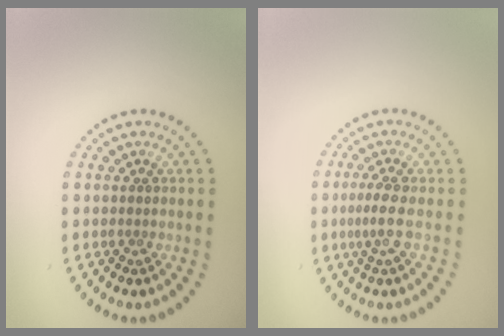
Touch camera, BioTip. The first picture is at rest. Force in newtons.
{"total": 2.0, "press": 1.4, "slide": 1.3}